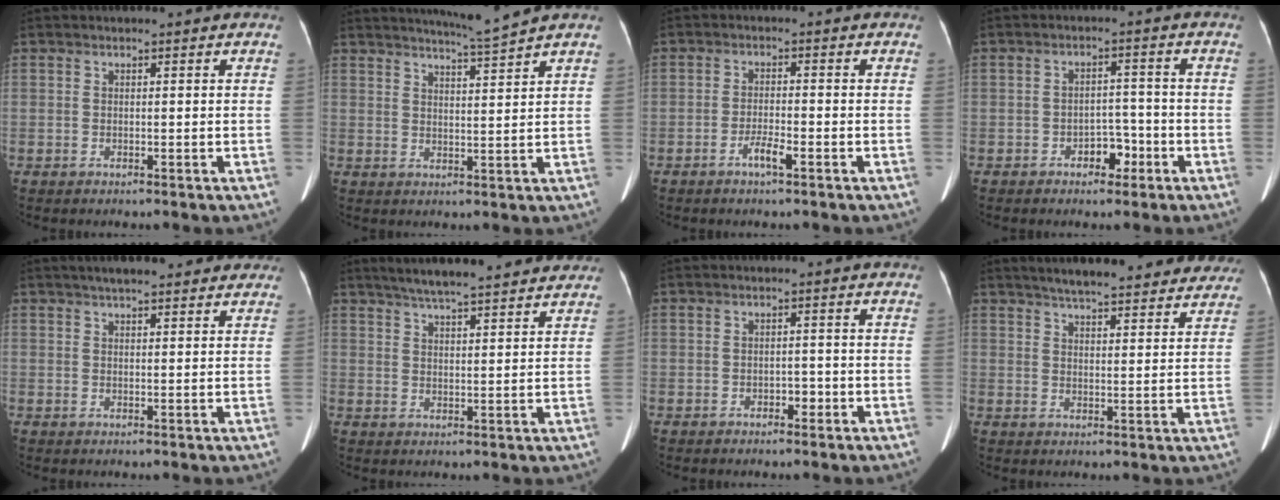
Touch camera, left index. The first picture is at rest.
{"total": 5.1, "force": [4.6, -1.9, 1.3], "torque": [-0.027, -0.014, 0.078]}
{"total": 2.7, "force": [-1.7, 0.2, 2.1], "torque": [-0.041, -0.001, -0.033]}
{"total": 3.9, "force": [-2.2, 2.3, 2.2], "torque": [-0.028, 0.013, -0.032]}
{"total": 9.8, "force": [8.2, 2.1, 5.1], "torque": [-0.061, 0.027, 0.102]}
{"total": 15.3, "force": [13.4, 1.5, 7.2], "torque": [-0.113, 0.029, 0.180]}
{"total": 1.4, "force": [-0.8, 0.8, 0.8], "torque": [-0.009, 0.004, -0.012]}
{"total": 20.3, "force": [18.0, 3.8, 8.5], "torque": [-0.115, 0.012, 0.222]}